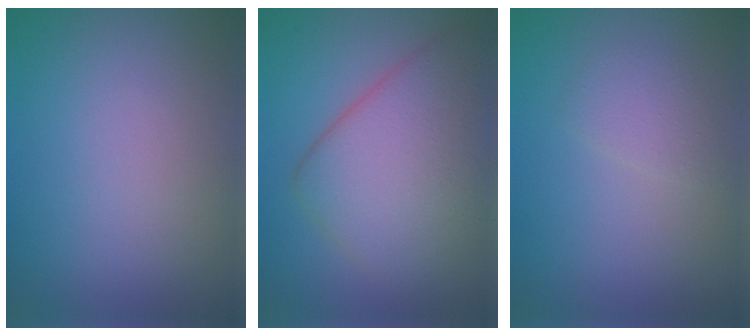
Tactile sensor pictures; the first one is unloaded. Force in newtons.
{"total": 8.4, "press": 8.4, "slide": 0.4}
{"total": 1.5, "press": 1.5, "slide": 0.0}